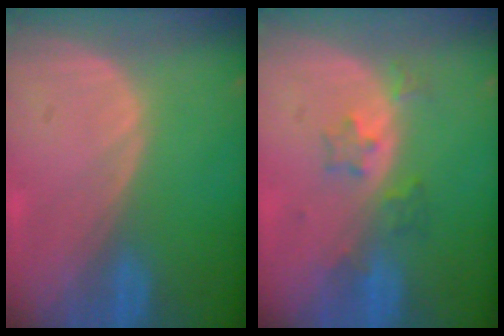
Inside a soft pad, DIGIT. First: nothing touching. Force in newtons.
{"total": 3.8, "press": 3.5, "slide": 1.3}